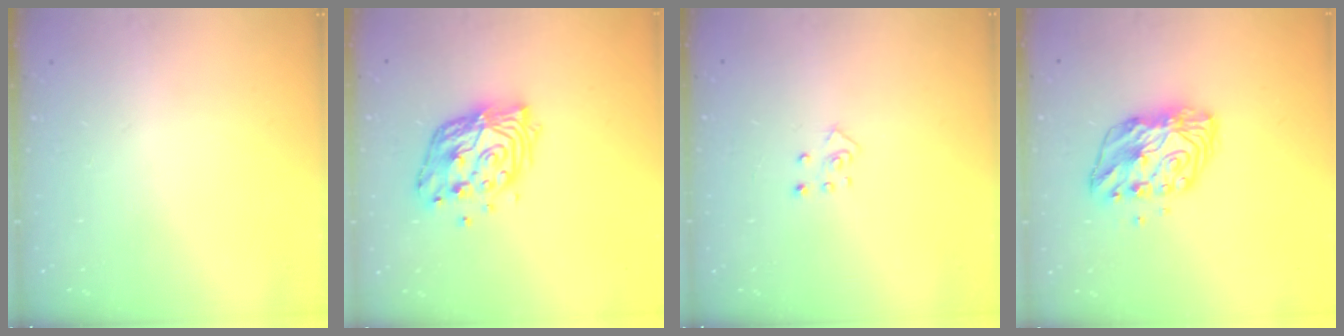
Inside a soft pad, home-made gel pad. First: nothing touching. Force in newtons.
{"total": 14.3, "press": 14.2, "slide": 1.2}
{"total": 3.9, "press": 3.8, "slide": 0.3}
{"total": 11.2, "press": 11.2, "slide": 0.9}